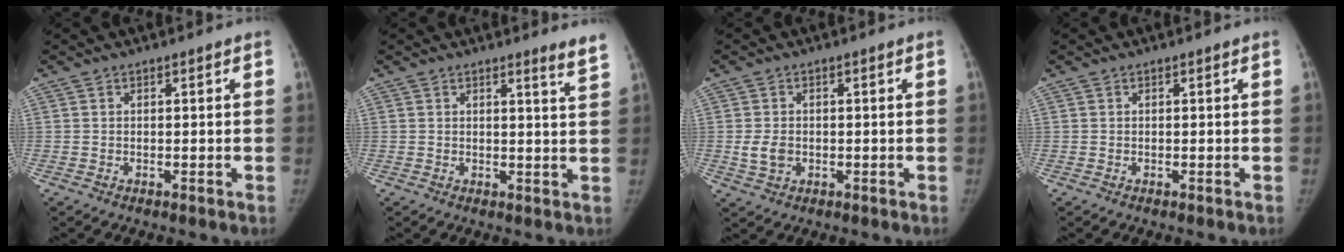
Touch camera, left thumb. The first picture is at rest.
{"total": 3.6, "force": [3.0, -0.3, 1.9], "torque": [-0.024, -0.029, 0.029]}
{"total": 3.5, "force": [-0.4, 2.7, 2.1], "torque": [-0.033, -0.001, -0.003]}
{"total": 0.0}